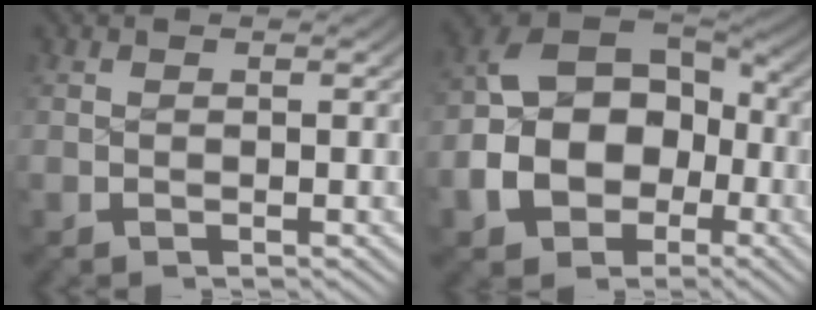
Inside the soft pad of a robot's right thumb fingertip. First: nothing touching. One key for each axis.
{"total": 11.8, "fx": -2.1, "fy": 9.1, "fz": 7.1, "tx": -0.164, "ty": -0.039, "tz": -0.025}